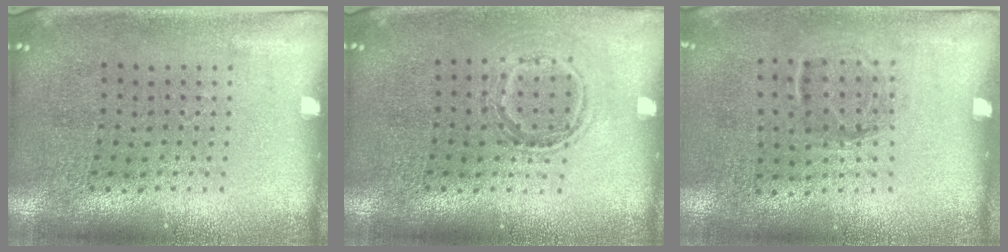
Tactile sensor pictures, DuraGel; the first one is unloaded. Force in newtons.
{"total": 1.2, "press": 1.0, "slide": 0.6}
{"total": 1.2, "press": 0.8, "slide": 0.8}